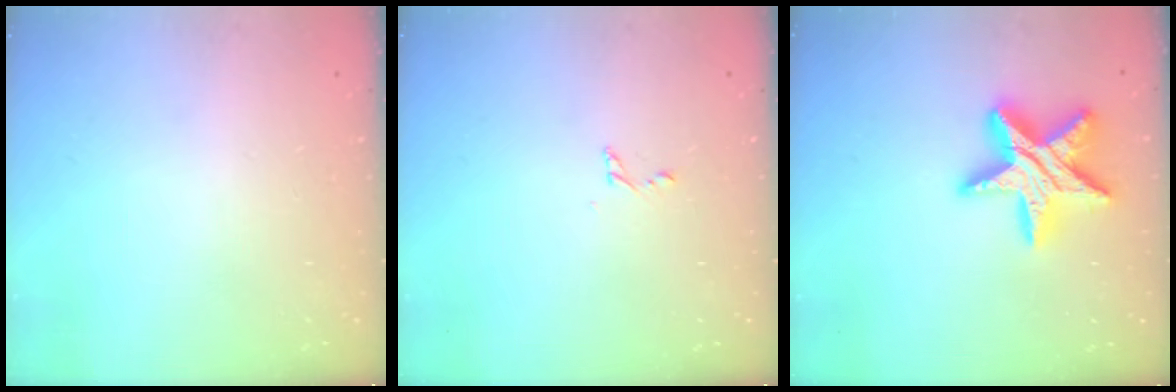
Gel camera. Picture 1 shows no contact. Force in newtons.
{"total": 2.5, "press": 2.5, "slide": 0.2}
{"total": 17.7, "press": 17.6, "slide": 1.2}